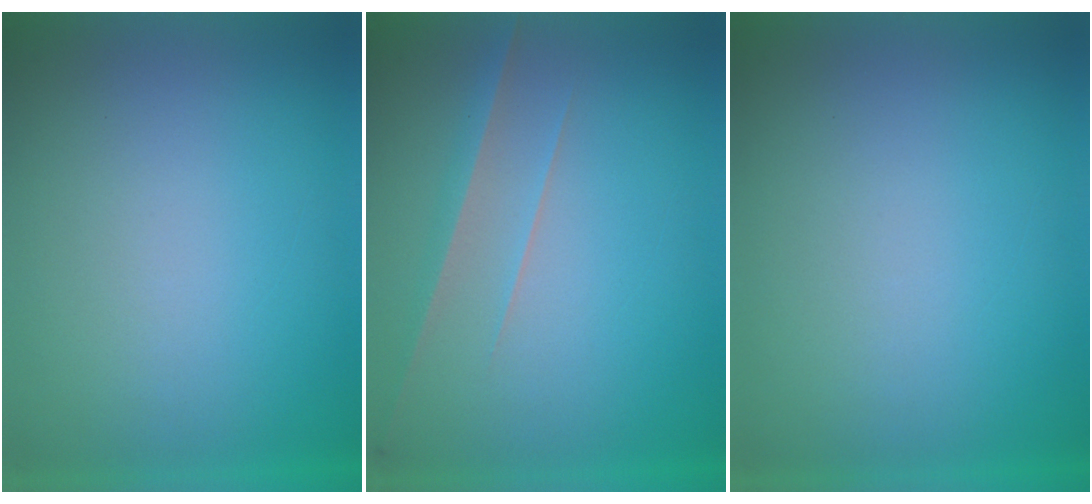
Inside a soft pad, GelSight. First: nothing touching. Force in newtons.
{"total": 2.8}
{"total": 1.3}